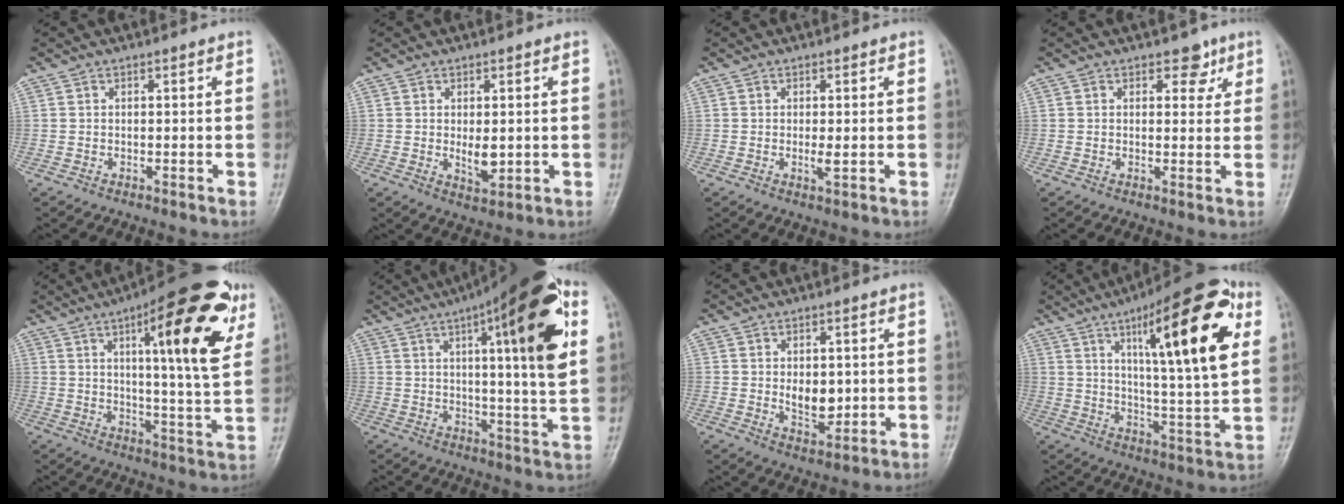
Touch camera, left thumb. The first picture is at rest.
{"total": 4.8, "force": [0.1, 2.4, 4.2], "torque": [-0.055, -0.011, 0.008]}
{"total": 2.2, "force": [-0.1, 0.6, 2.2], "torque": [-0.036, -0.005, 0.000]}
{"total": 3.6, "force": [2.1, 2.3, 1.8], "torque": [0.002, -0.009, 0.025]}
{"total": 20.8, "force": [8.8, 4.8, 18.2], "torque": [-0.224, -0.026, 0.118]}
{"total": 20.9, "force": [7.3, 3.9, 19.2], "torque": [-0.255, -0.011, 0.095]}
{"total": 6.5, "force": [0.3, 4.0, 5.1], "torque": [-0.058, -0.012, 0.015]}
{"total": 23.3, "force": [8.7, 5.3, 21.0], "torque": [-0.282, -0.021, 0.127]}